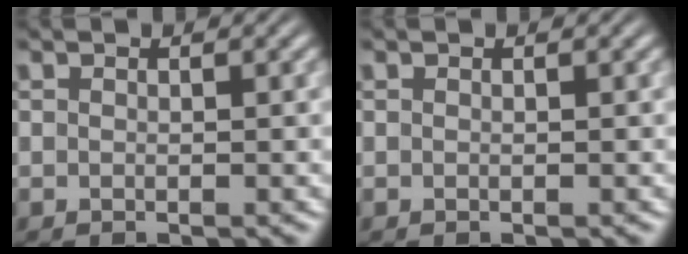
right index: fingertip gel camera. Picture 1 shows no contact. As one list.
[{"total": 0.0}]